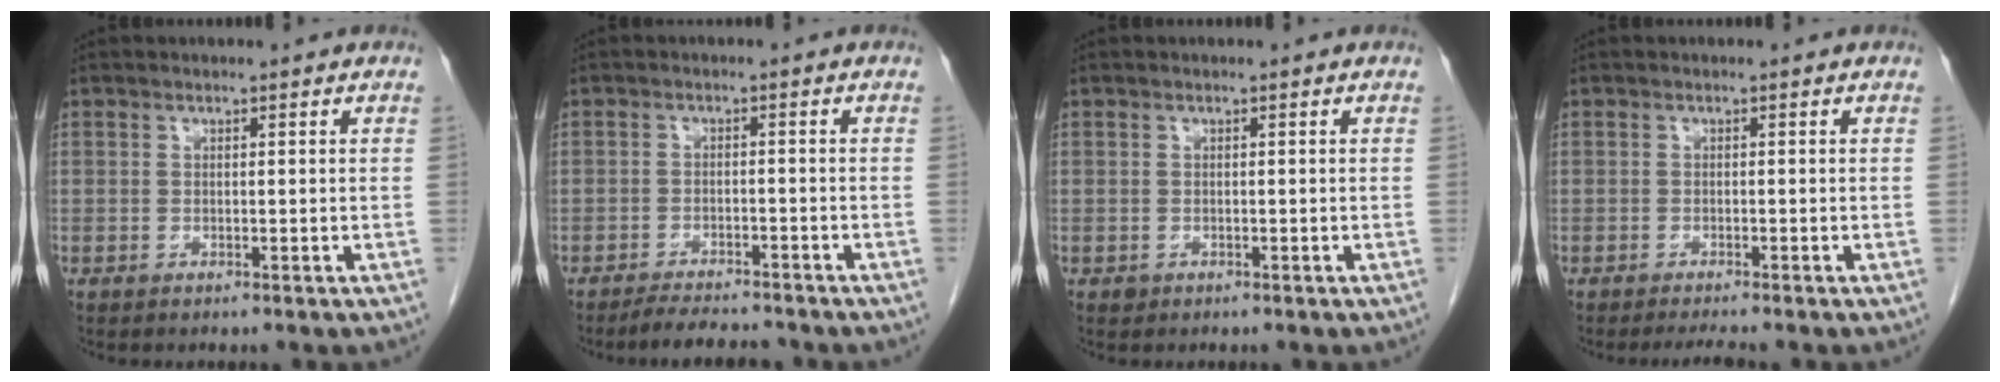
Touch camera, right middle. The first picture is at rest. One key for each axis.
{"total": 5.7, "fx": -5.3, "fy": 0.9, "fz": 1.8, "tx": -0.029, "ty": -0.011, "tz": -0.083}
{"total": 0.5, "fx": -0.2, "fy": 0.5, "fz": 0.1, "tx": -0.003, "ty": 0.003, "tz": -0.003}
{"total": 2.3, "fx": -2.0, "fy": -0.4, "fz": 1.0, "tx": -0.016, "ty": -0.006, "tz": -0.032}